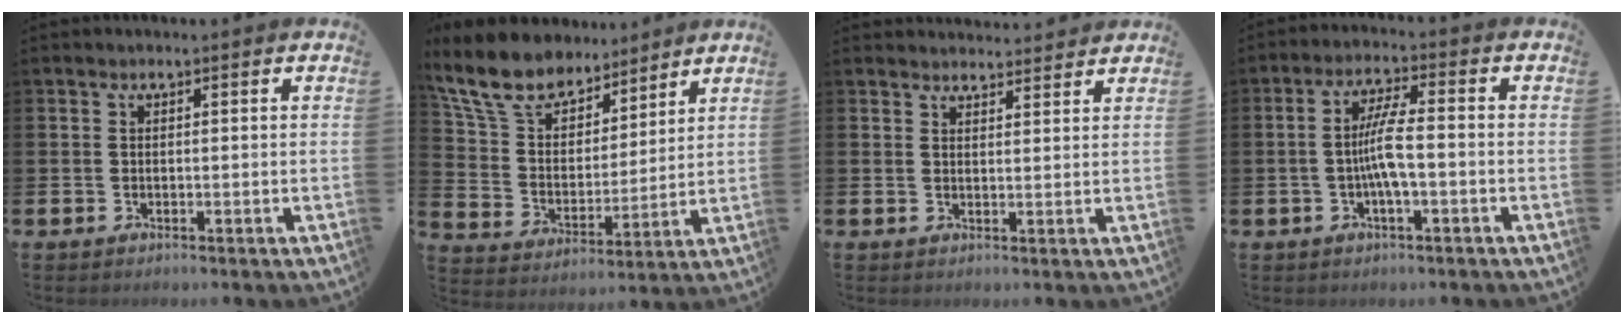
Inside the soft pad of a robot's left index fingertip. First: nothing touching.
{"total": 11.2, "force": [9.9, 4.2, 2.9], "torque": [-0.117, -0.055, 0.185]}
{"total": 2.9, "force": [2.9, 0.4, -0.2], "torque": [0.006, -0.018, 0.051]}
{"total": 5.3, "force": [-0.9, 1.0, 5.1], "torque": [-0.096, 0.003, -0.022]}